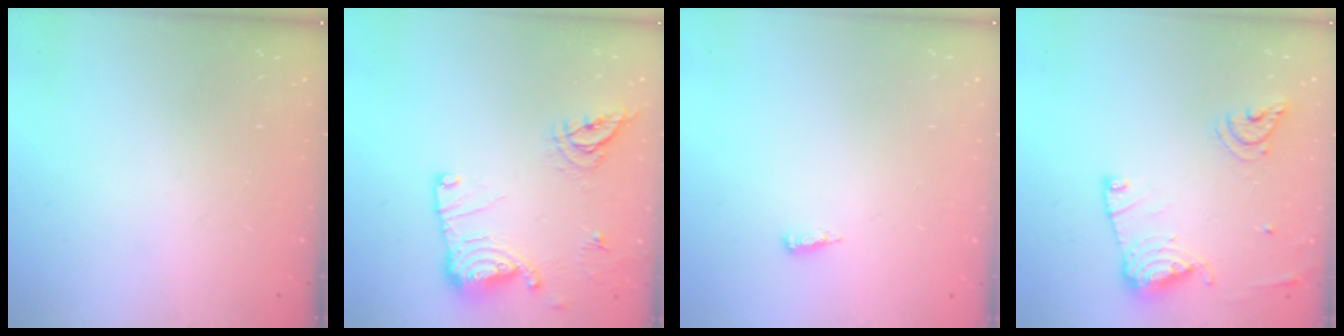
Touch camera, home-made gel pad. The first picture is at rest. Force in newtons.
{"total": 14.9, "press": 14.9, "slide": 0.4}
{"total": 3.9, "press": 3.6, "slide": 1.5}
{"total": 14.5, "press": 14.5, "slide": 1.3}